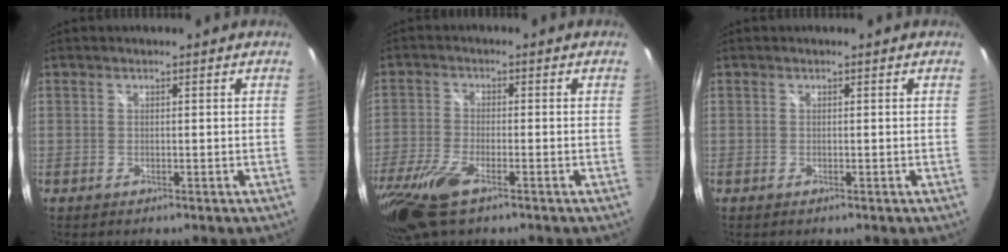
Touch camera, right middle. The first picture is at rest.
{"total": 11.2, "force": [-7.0, 3.6, 8.0], "torque": [-0.189, -0.037, -0.140]}
{"total": 0.0}